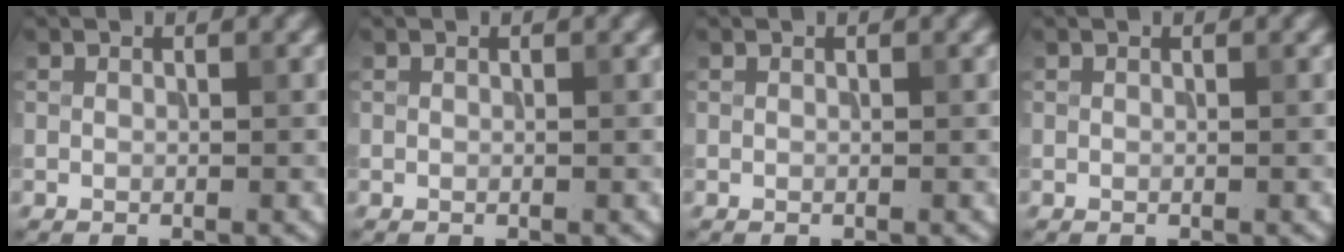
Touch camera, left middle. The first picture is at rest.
{"total": 0.0}
{"total": 0.0}
{"total": 0.0}